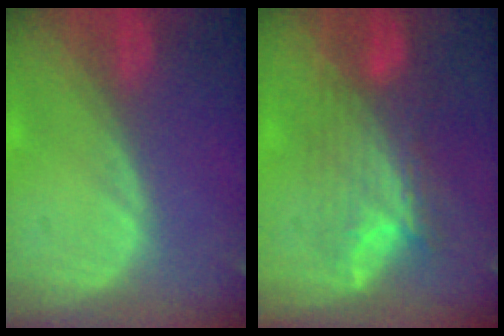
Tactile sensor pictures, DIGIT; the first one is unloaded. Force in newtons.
{"total": 7.4, "press": 7.1, "slide": 2.1}